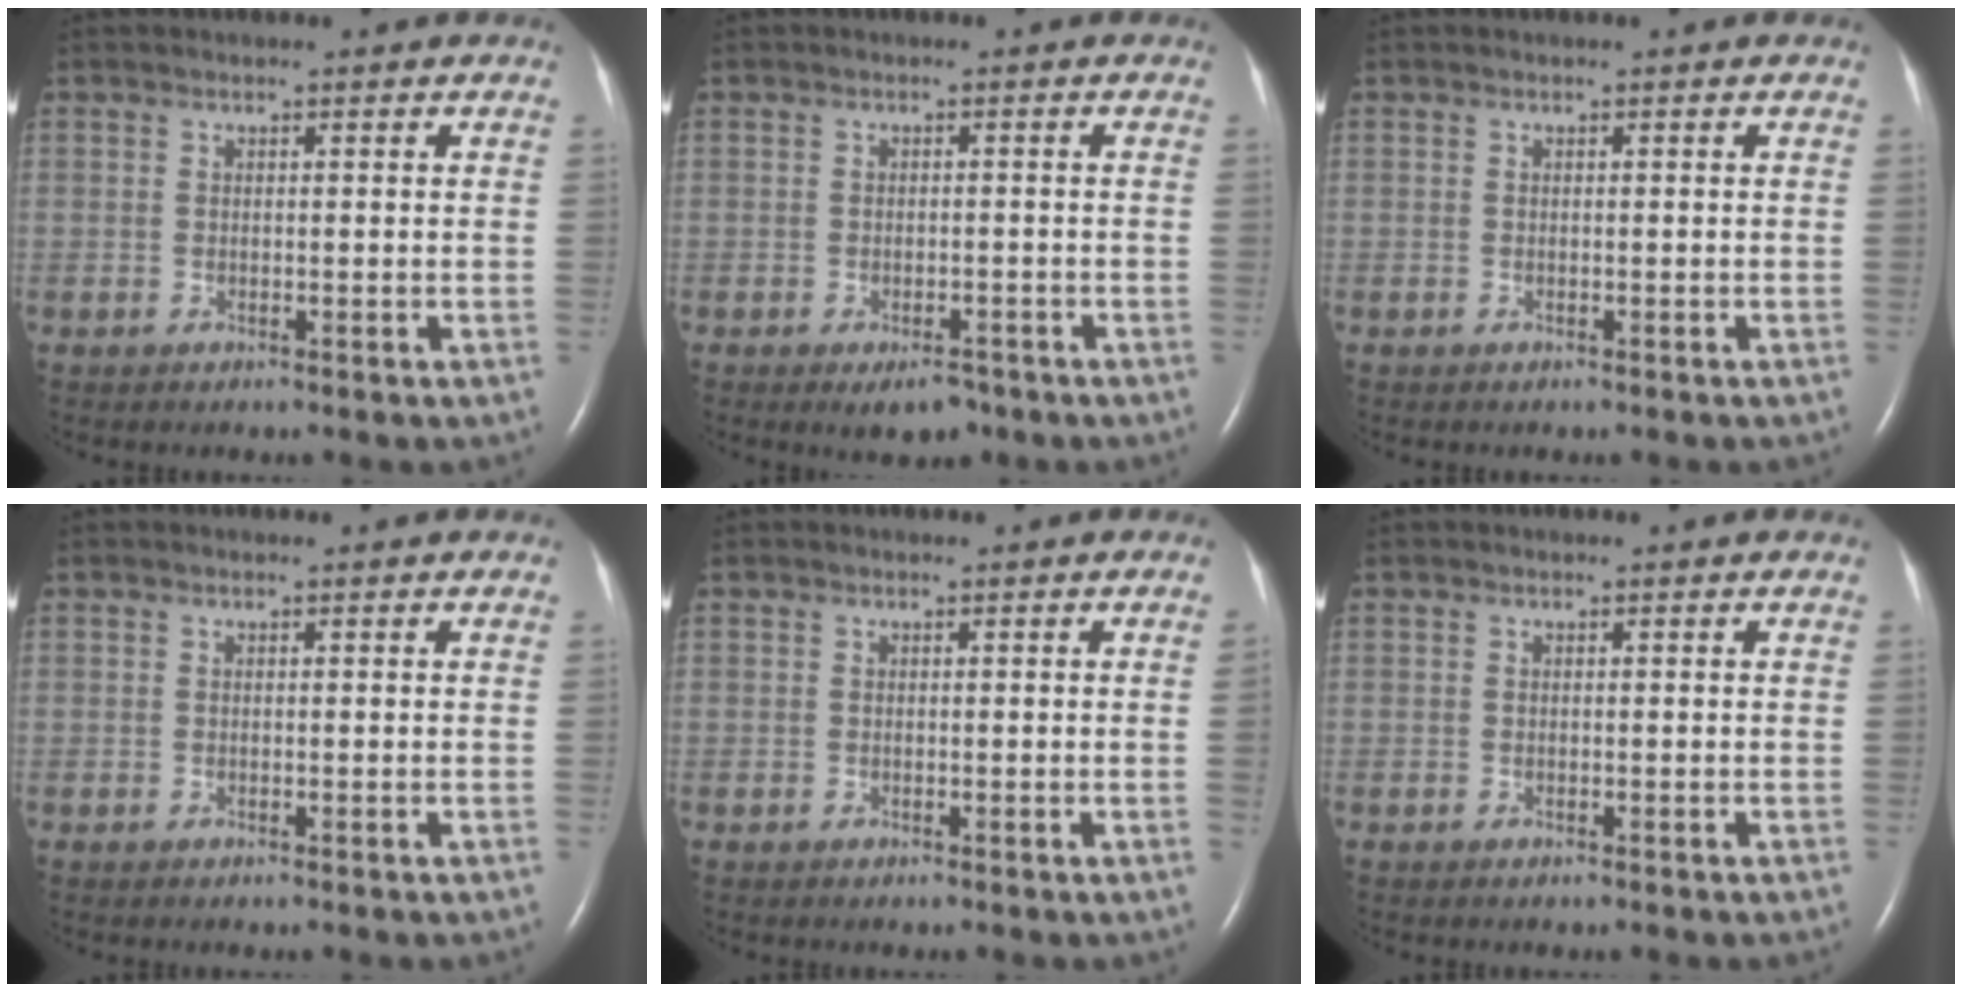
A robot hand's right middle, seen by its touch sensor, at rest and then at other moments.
{"total": 3.4, "force": [-2.3, 1.6, 2.0], "torque": [-0.029, -0.003, -0.024]}
{"total": 0.0}
{"total": 0.0}
{"total": 0.6, "force": [0.0, -0.3, 0.5], "torque": [-0.008, 0.000, 0.000]}
{"total": 0.0}